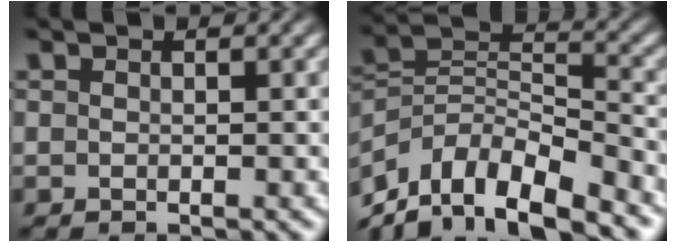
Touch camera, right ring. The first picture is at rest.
{"total": 11.8, "force": [-5.6, 7.7, 6.9], "torque": [-0.139, -0.047, -0.077]}